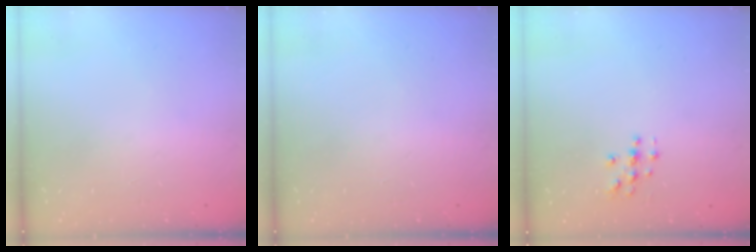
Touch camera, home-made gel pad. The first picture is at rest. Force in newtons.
{"total": 0.0}
{"total": 3.0, "press": 3.0, "slide": 0.3}